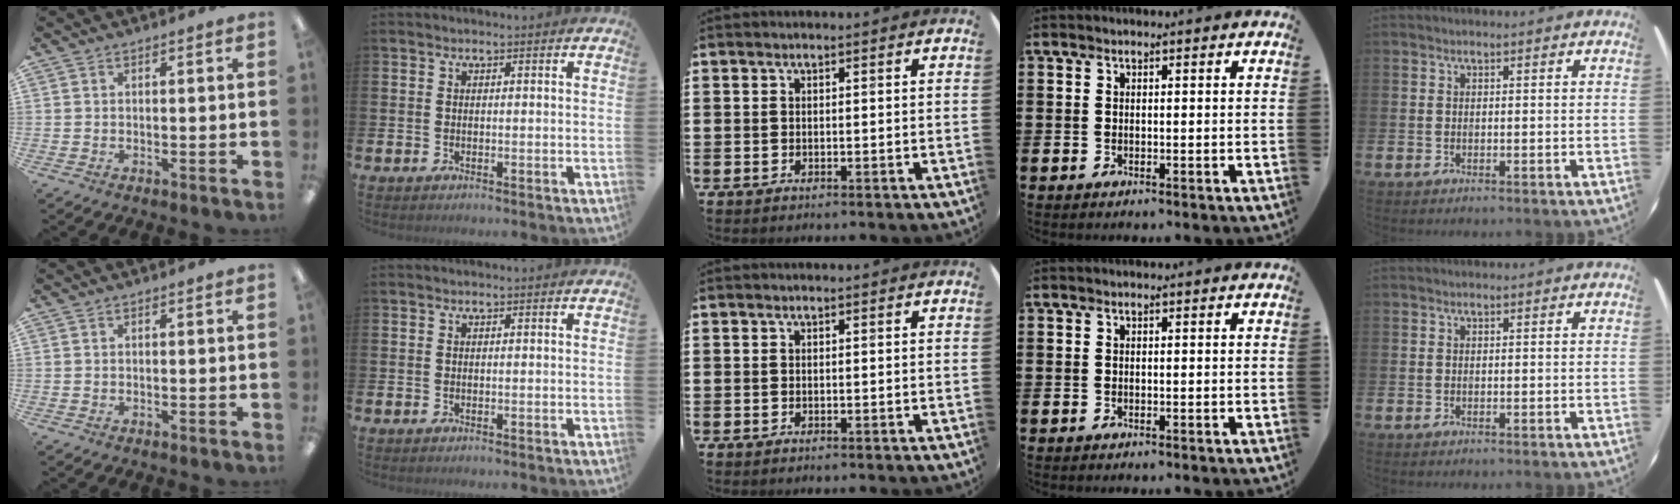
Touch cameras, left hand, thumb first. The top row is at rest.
{}